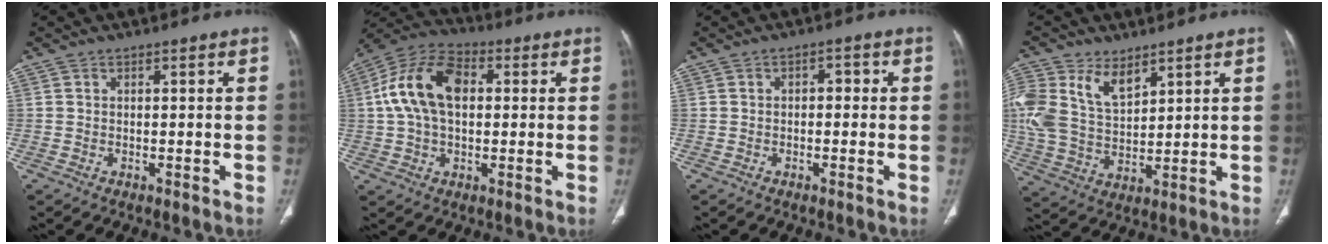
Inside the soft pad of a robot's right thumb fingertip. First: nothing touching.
{"total": 14.4, "force": [2.1, 9.0, 11.1], "torque": [-0.209, 0.029, 0.031]}
{"total": 2.3, "force": [0.1, 1.4, 1.8], "torque": [-0.015, 0.010, -0.006]}
{"total": 14.3, "force": [7.0, 8.6, 9.1], "torque": [-0.191, -0.017, 0.146]}